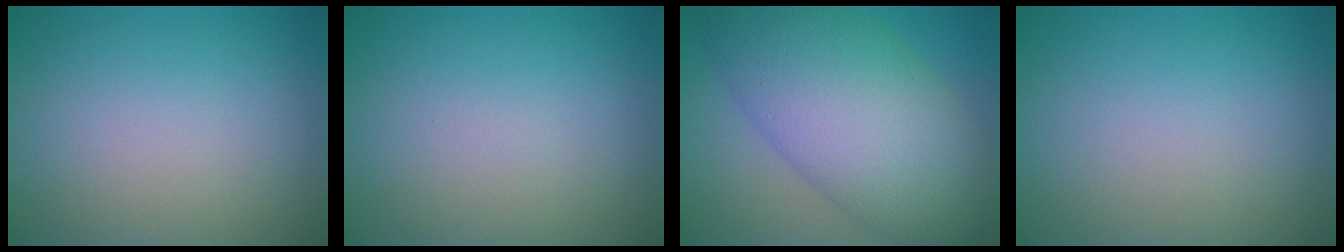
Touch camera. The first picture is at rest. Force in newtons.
{"total": 0.0}
{"total": 11.7, "press": 11.7, "slide": 0.2}
{"total": 0.0}